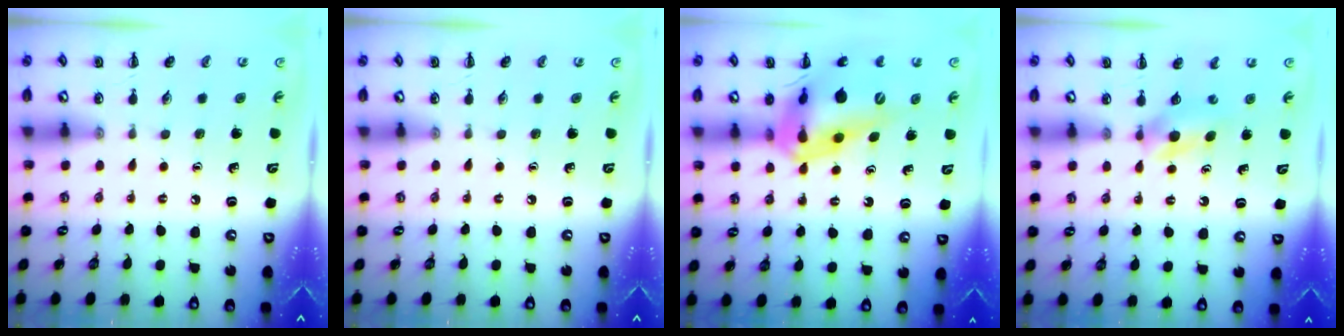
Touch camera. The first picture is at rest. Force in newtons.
{"total": 0.0}
{"total": 19.9, "press": 19.1, "slide": 5.5}
{"total": 3.9, "press": 3.6, "slide": 1.3}